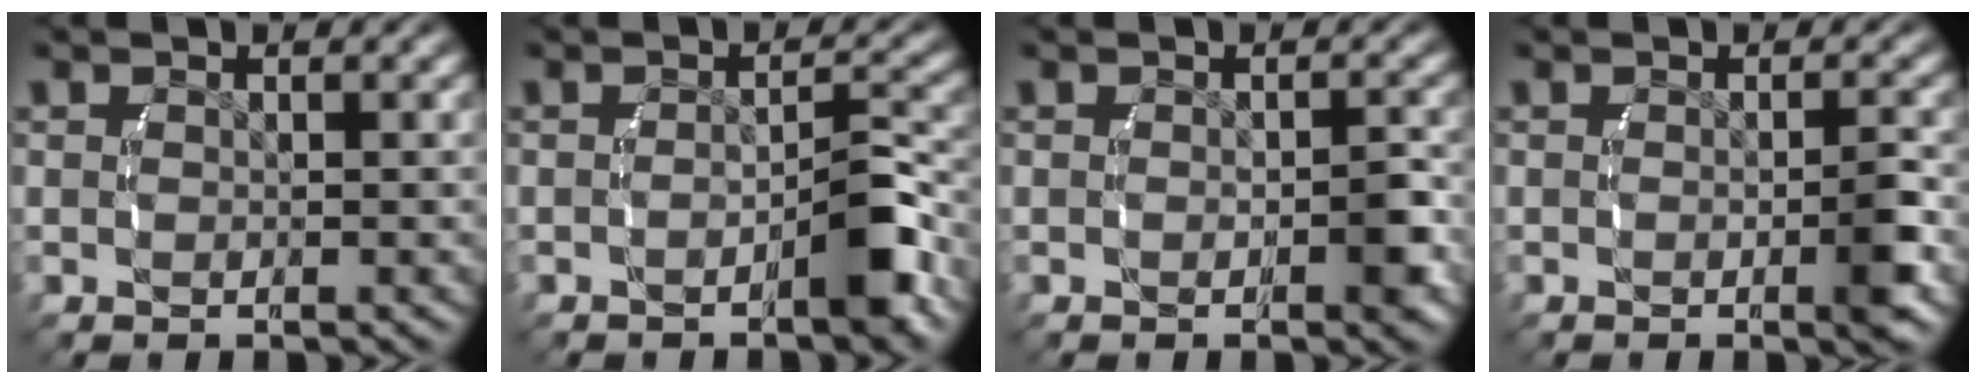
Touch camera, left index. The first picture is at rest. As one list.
[{"total": 2.8, "force": [-1.4, 0.6, 2.4], "torque": [-0.027, 0.003, -0.026]}, {"total": 1.6, "force": [-0.7, 0.4, 1.4], "torque": [-0.020, -0.002, -0.011]}, {"total": 2.1, "force": [-0.7, 0.3, 1.9], "torque": [-0.032, -0.002, -0.012]}]